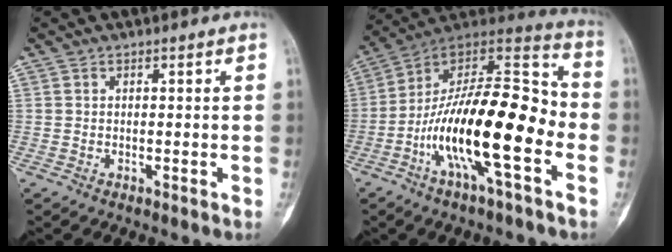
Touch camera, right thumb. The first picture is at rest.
{"total": 23.7, "force": [-6.4, 7.7, 21.4], "torque": [-0.367, 0.060, -0.110]}